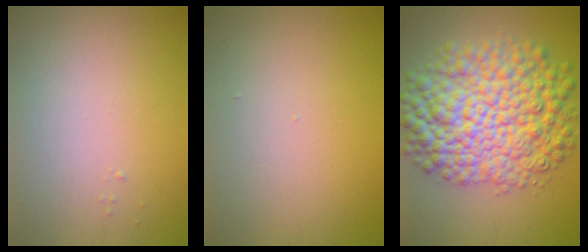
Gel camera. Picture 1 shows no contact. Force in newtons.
{"total": 0.0}
{"total": 11.6, "press": 11.6, "slide": 0.2}